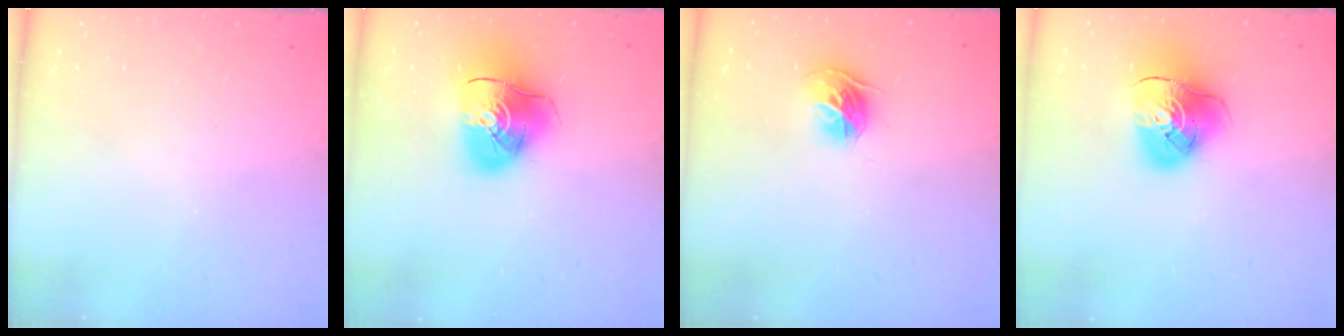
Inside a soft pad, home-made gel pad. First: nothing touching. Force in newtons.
{"total": 13.5, "press": 13.4, "slide": 1.9}
{"total": 9.9, "press": 9.8, "slide": 1.0}
{"total": 12.7, "press": 12.6, "slide": 1.7}